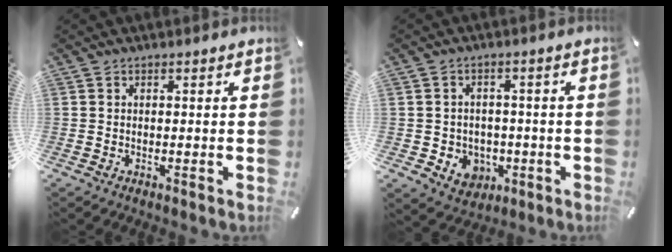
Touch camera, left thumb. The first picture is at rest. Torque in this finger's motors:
{"motor_torque": [0.29, 0.33, 0.23, 0.00, 0.06]}